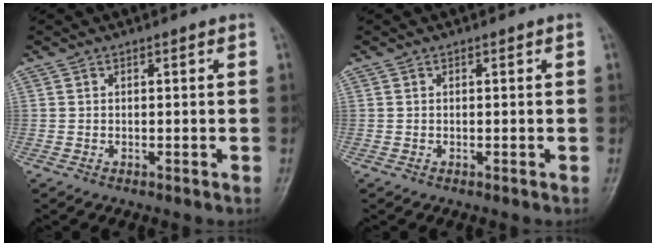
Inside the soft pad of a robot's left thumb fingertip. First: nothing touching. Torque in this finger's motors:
{"motor_torque": [0.02, 0.02, -0.01, -0.02, 0.00]}